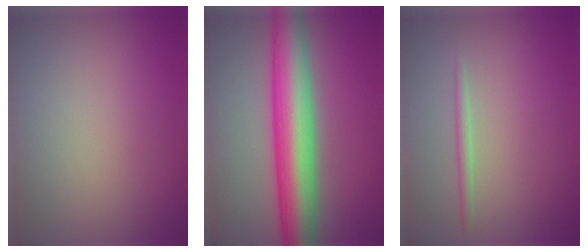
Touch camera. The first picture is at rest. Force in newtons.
{"total": 9.6, "press": 9.6, "slide": 0.3}
{"total": 1.1, "press": 1.1, "slide": 0.0}